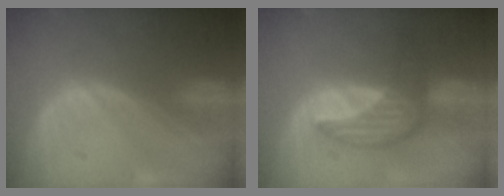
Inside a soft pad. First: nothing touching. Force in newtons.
{"total": 7.0, "press": 6.9, "slide": 1.5}